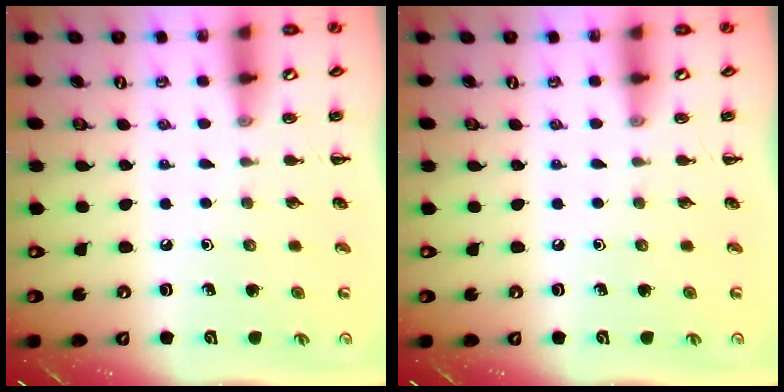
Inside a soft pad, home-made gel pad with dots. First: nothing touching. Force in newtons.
{"total": 0.0}